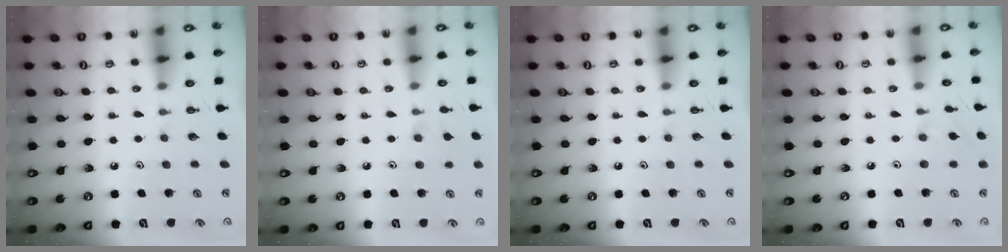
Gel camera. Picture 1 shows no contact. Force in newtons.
{"total": 4.8, "press": 4.8, "slide": 0.7}
{"total": 0.0}
{"total": 2.8, "press": 2.8, "slide": 0.5}